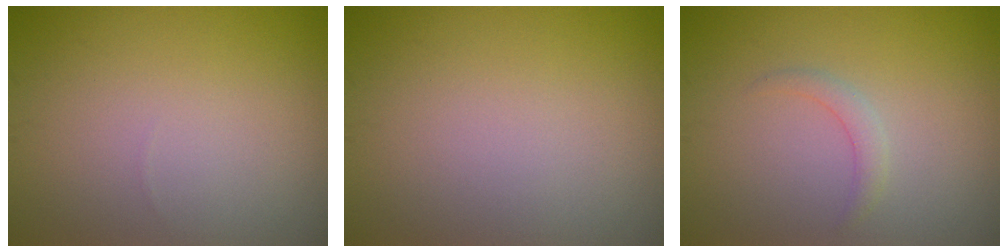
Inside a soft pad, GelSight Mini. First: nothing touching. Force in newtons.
{"total": 0.0}
{"total": 1.2, "press": 1.2, "slide": 0.1}